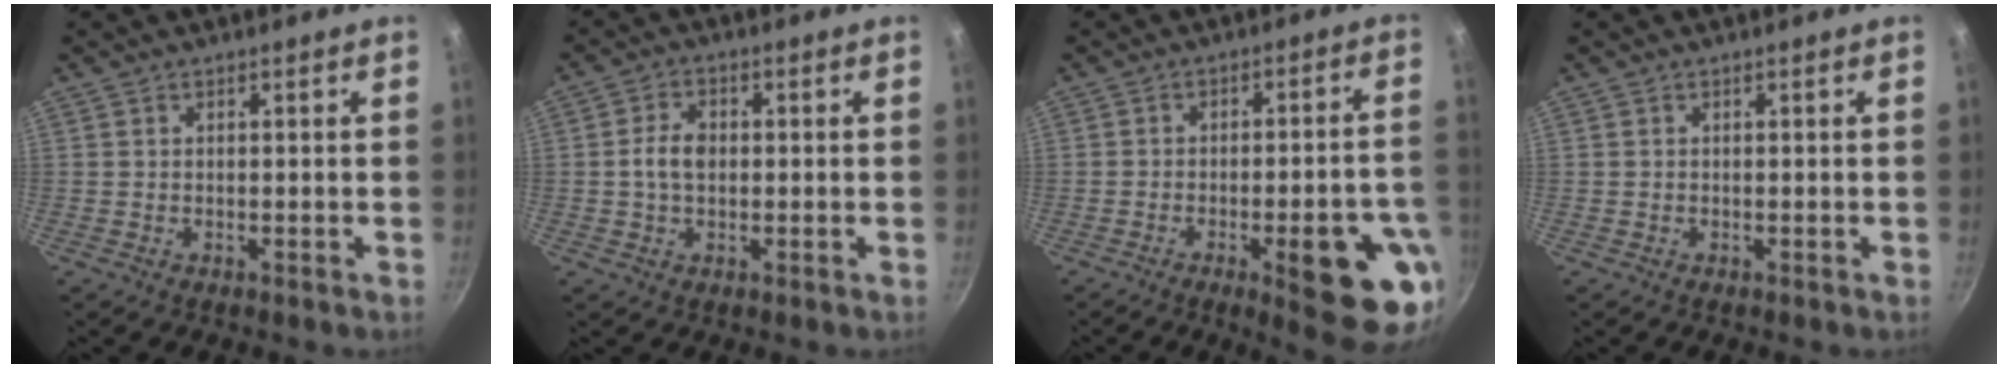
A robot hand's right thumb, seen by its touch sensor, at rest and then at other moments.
{"total": 4.9, "force": [0.0, 3.3, 3.6], "torque": [-0.061, 0.013, -0.005]}
{"total": 16.5, "force": [-6.3, 4.5, 14.5], "torque": [-0.151, 0.026, -0.076]}
{"total": 0.0}